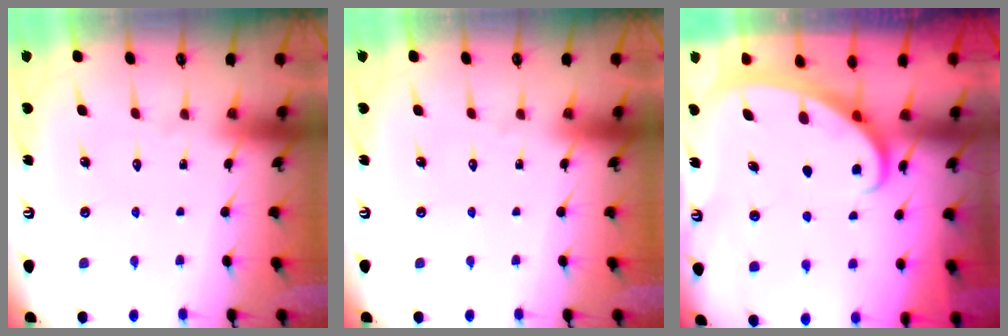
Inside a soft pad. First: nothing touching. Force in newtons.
{"total": 0.0}
{"total": 2.5, "press": 2.5, "slide": 0.3}